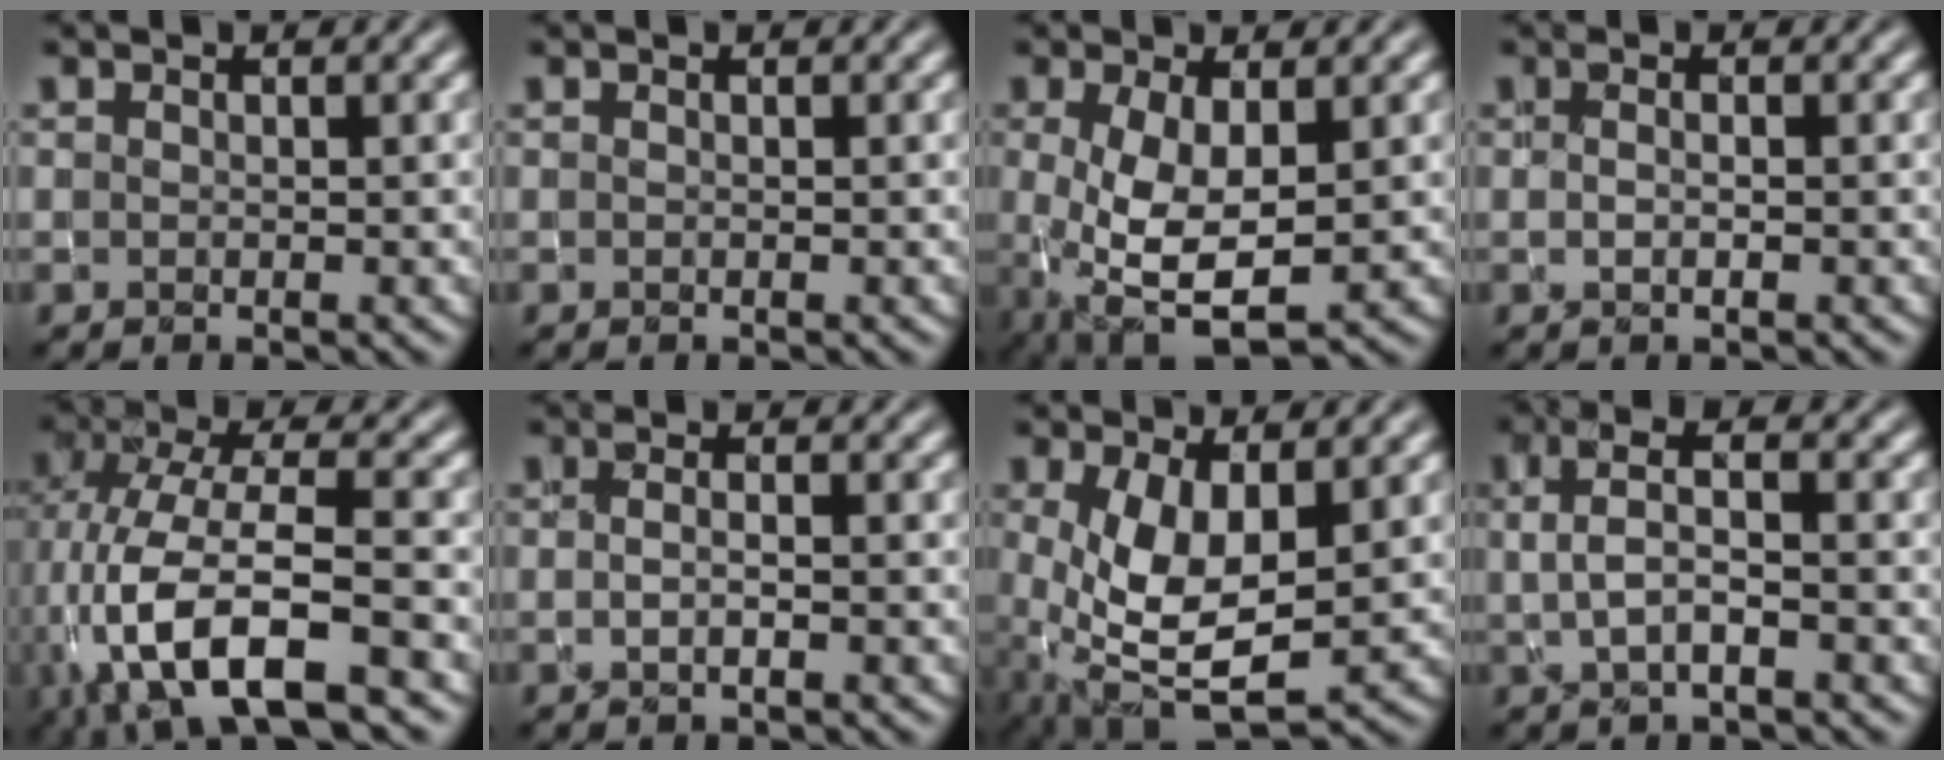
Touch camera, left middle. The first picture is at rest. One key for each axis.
{"total": 0.0}
{"total": 6.4, "fx": -0.4, "fy": 2.8, "fz": 5.8, "tx": -0.129, "ty": -0.009, "tz": 0.001}
{"total": 0.9, "fx": 0.2, "fy": 0.4, "fz": 0.8, "tx": -0.008, "ty": -0.004, "tz": 0.004}
{"total": 11.0, "fx": -3.7, "fy": 4.2, "fz": 9.5, "tx": -0.181, "ty": 0.001, "tz": -0.070}
{"total": 1.9, "fx": 0.2, "fy": 0.8, "fz": 1.7, "tx": -0.008, "ty": 0.001, "tz": -0.006}
{"total": 7.5, "fx": -0.3, "fy": 3.5, "fz": 6.6, "tx": -0.145, "ty": -0.008, "tz": 0.000}
{"total": 3.3, "fx": 0.4, "fy": 1.0, "fz": 3.1, "tx": -0.062, "ty": 0.016, "tz": 0.006}